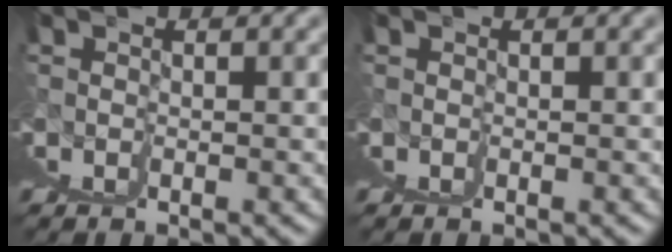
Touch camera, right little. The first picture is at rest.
{"total": 0.0}